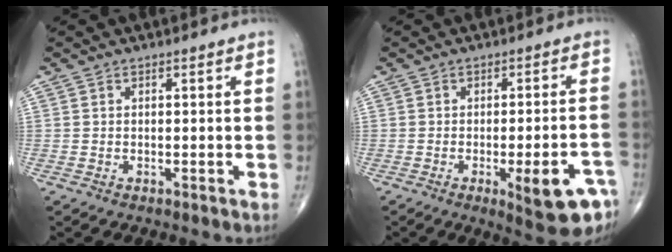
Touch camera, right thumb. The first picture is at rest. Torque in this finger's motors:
{"motor_torque": [1.07, 1.13, 0.54, -0.66, 0.25]}